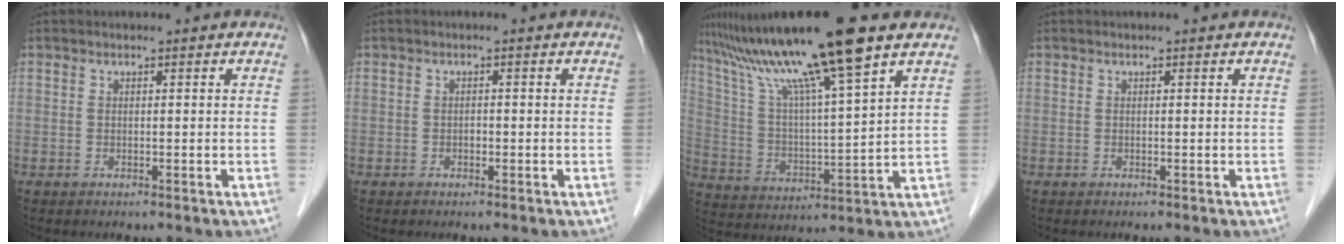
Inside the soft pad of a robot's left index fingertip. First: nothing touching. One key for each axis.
{"total": 0.7, "fx": -0.3, "fy": 0.4, "fz": 0.5, "tx": -0.007, "ty": 0.003, "tz": -0.007}
{"total": 17.4, "fx": 12.6, "fy": -0.8, "fz": 11.9, "tx": -0.213, "ty": 0.016, "tz": 0.224}
{"total": 0.0}